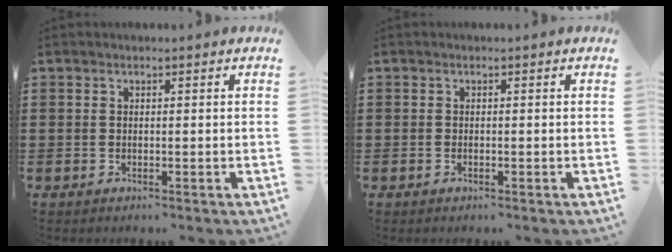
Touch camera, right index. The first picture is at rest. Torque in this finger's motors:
{"motor_torque": [-0.25, 1.89, 0.02, 0.00]}